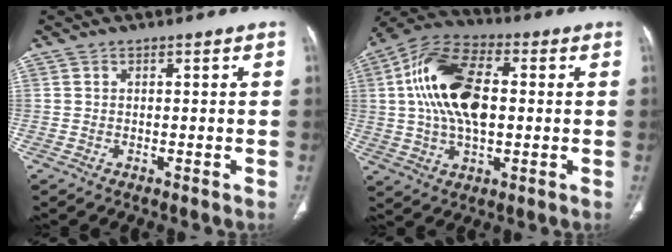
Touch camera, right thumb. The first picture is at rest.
{"total": 17.5, "force": [1.9, 9.4, 14.7], "torque": [-0.280, 0.020, 0.031]}